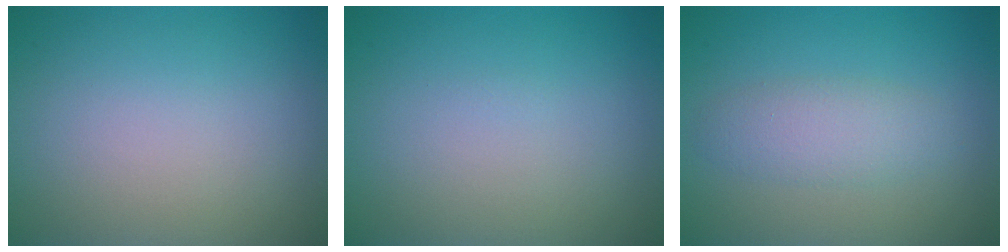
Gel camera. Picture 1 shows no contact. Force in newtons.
{"total": 0.0}
{"total": 2.7, "press": 2.7, "slide": 0.1}